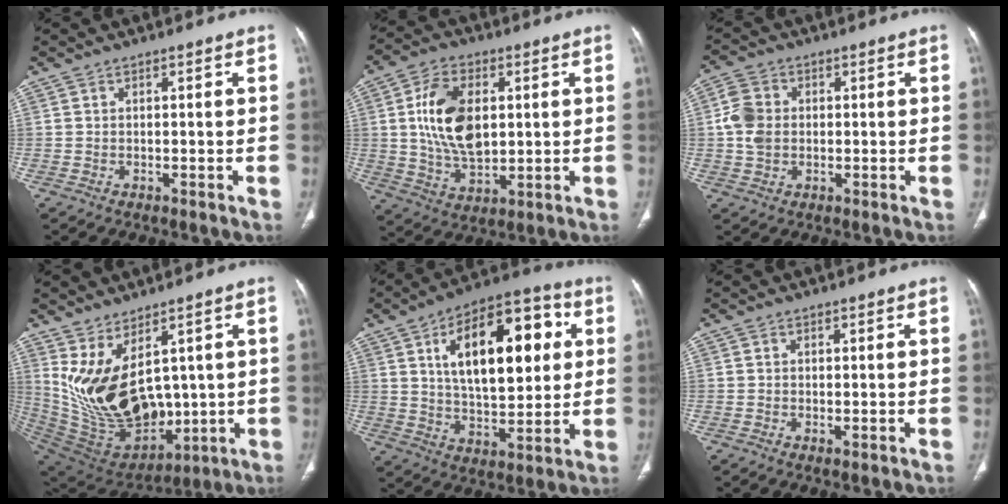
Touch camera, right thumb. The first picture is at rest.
{"total": 14.4, "force": [2.4, 8.7, 11.2], "torque": [-0.191, -0.008, 0.048]}
{"total": 6.2, "force": [0.3, 4.9, 3.9], "torque": [-0.074, 0.007, 0.003]}
{"total": 19.0, "force": [4.1, 10.9, 15.0], "torque": [-0.267, -0.041, 0.121]}
{"total": 22.1, "force": [6.0, 10.8, 18.3], "torque": [-0.245, 0.000, 0.091]}
{"total": 0.8, "force": [-0.1, 0.4, 0.7], "torque": [-0.018, -0.004, -0.002]}